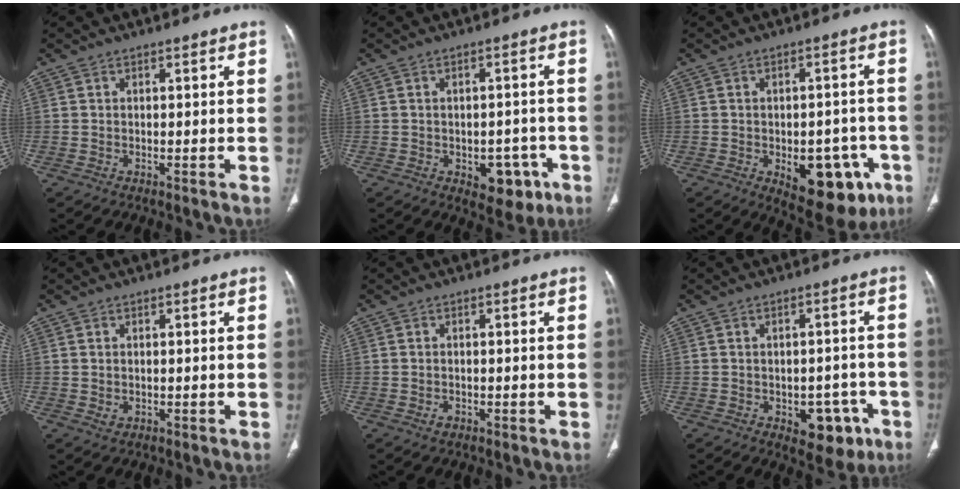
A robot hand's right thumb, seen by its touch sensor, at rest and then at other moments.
{"total": 7.5, "force": [-3.1, 4.8, 4.8], "torque": [-0.029, 0.017, -0.030]}
{"total": 14.7, "force": [-5.6, 8.0, 11.0], "torque": [-0.107, 0.019, -0.059]}
{"total": 1.3, "force": [0.0, 1.0, 0.8], "torque": [-0.016, -0.002, 0.004]}
{"total": 1.2, "force": [-0.5, 0.9, 0.6], "torque": [-0.009, 0.004, -0.006]}
{"total": 8.6, "force": [-3.6, 5.4, 5.6], "torque": [-0.036, 0.023, -0.036]}